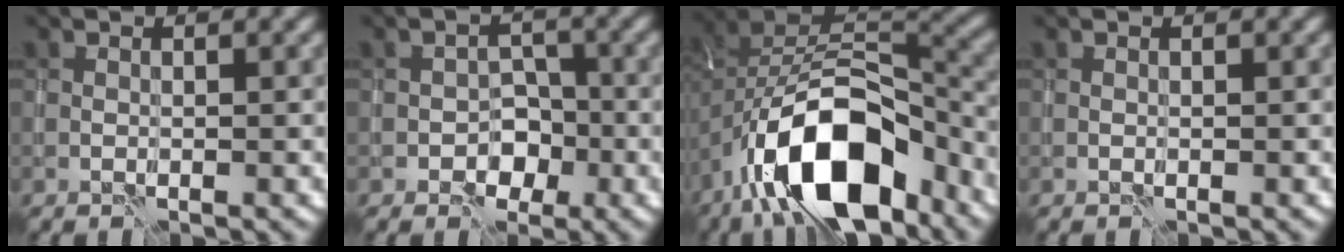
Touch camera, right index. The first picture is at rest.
{"total": 2.9, "force": [-1.4, 2.2, 1.3], "torque": [-0.007, 0.002, -0.023]}
{"total": 13.3, "force": [-7.6, 6.4, 8.8], "torque": [-0.143, -0.004, -0.140]}
{"total": 0.0}